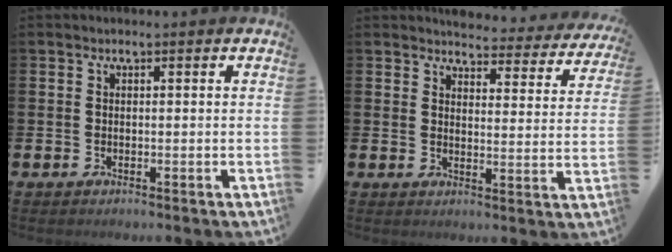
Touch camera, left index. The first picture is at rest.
{"total": 4.0, "force": [3.9, 0.8, 0.3], "torque": [-0.006, -0.038, 0.062]}